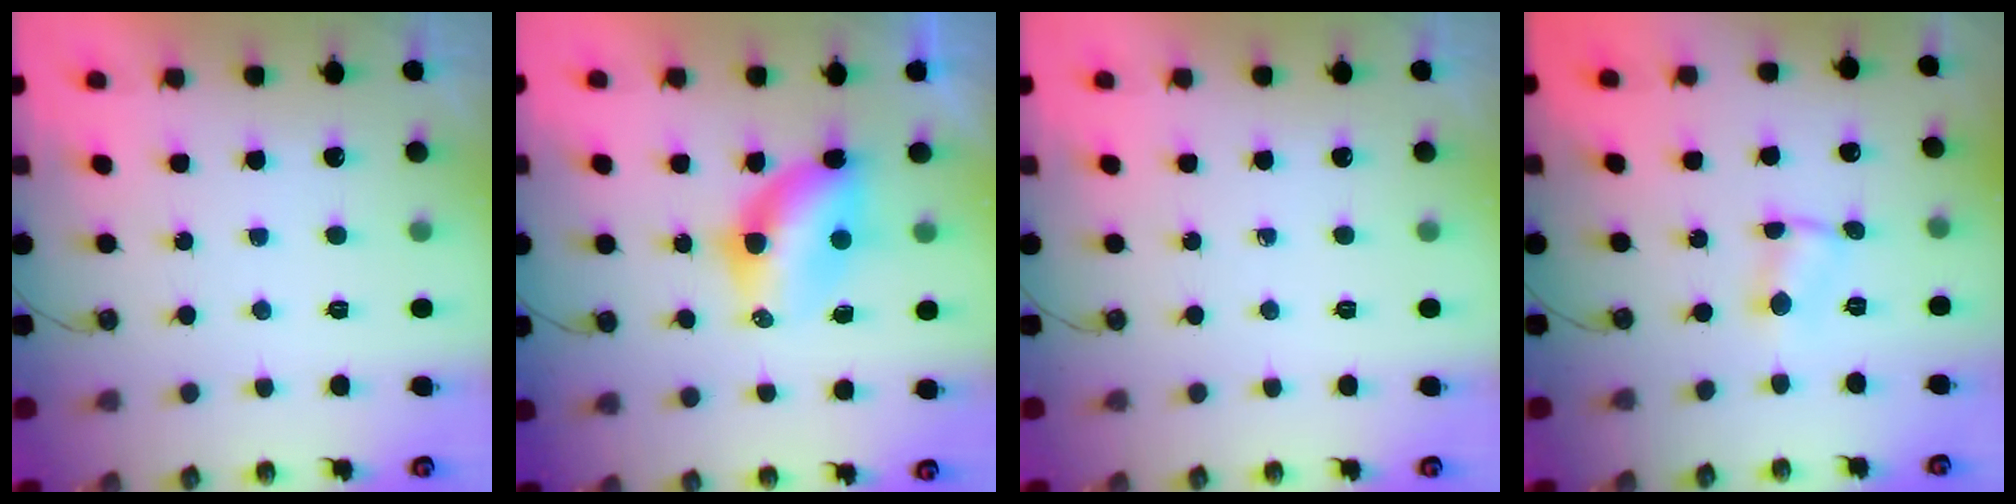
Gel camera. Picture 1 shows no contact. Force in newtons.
{"total": 8.5, "press": 7.7, "slide": 3.7}
{"total": 0.0}
{"total": 1.5, "press": 1.5, "slide": 0.2}